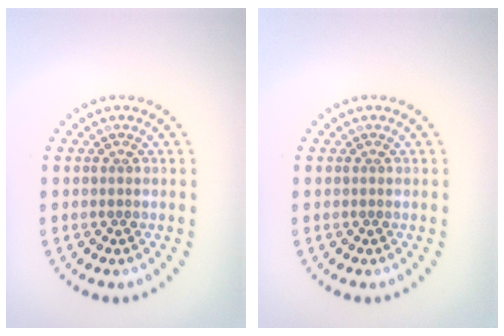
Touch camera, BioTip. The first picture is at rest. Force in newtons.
{"total": 0.0}